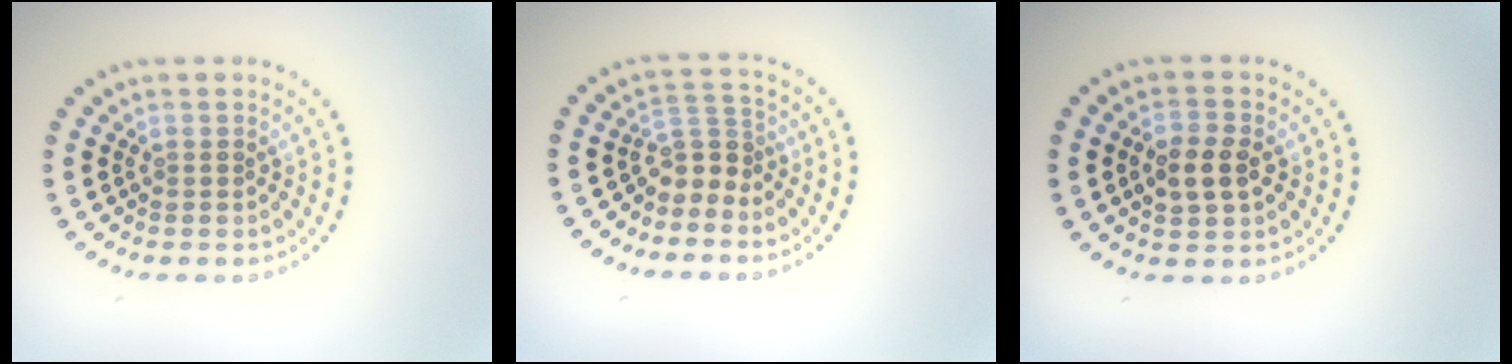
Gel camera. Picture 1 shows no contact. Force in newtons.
{"total": 2.7, "press": 1.9, "slide": 1.8}
{"total": 3.0, "press": 3.0, "slide": 0.2}